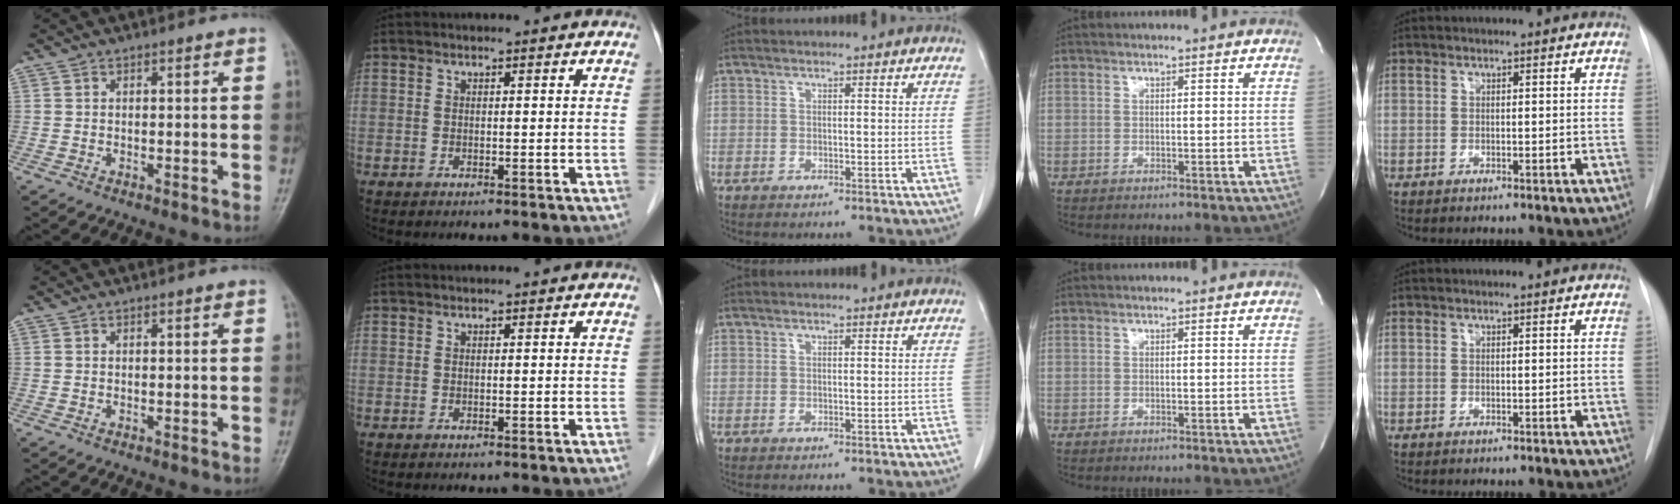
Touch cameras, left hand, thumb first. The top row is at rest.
{}